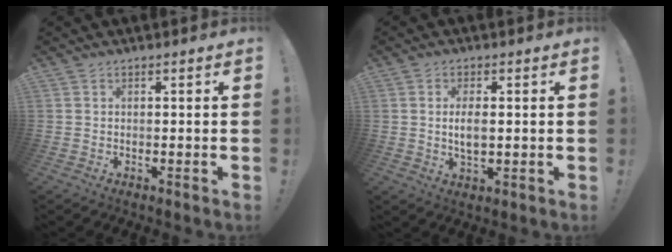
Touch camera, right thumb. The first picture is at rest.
{"total": 5.0, "force": [0.2, 2.4, 4.4], "torque": [-0.073, -0.007, -0.004]}